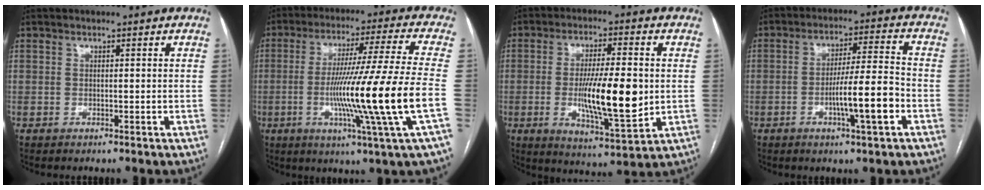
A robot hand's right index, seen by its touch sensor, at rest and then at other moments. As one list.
[{"total": 17.5, "force": [-4.0, -2.7, 16.8], "torque": [-0.301, -0.021, -0.073]}, {"total": 13.1, "force": [-0.8, 2.5, 12.8], "torque": [-0.226, -0.017, -0.009]}, {"total": 9.1, "force": [-3.2, 0.0, 8.5], "torque": [-0.140, 0.001, -0.055]}]